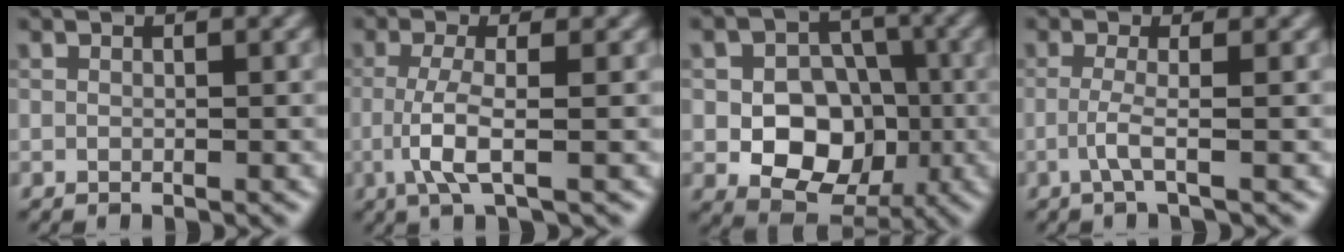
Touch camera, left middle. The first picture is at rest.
{"total": 3.5, "force": [-0.8, 0.7, 3.4], "torque": [-0.072, -0.002, -0.021]}
{"total": 7.6, "force": [-1.6, 6.0, 4.5], "torque": [-0.041, 0.000, -0.042]}
{"total": 2.2, "force": [-0.6, 0.3, 2.1], "torque": [-0.042, -0.001, -0.021]}